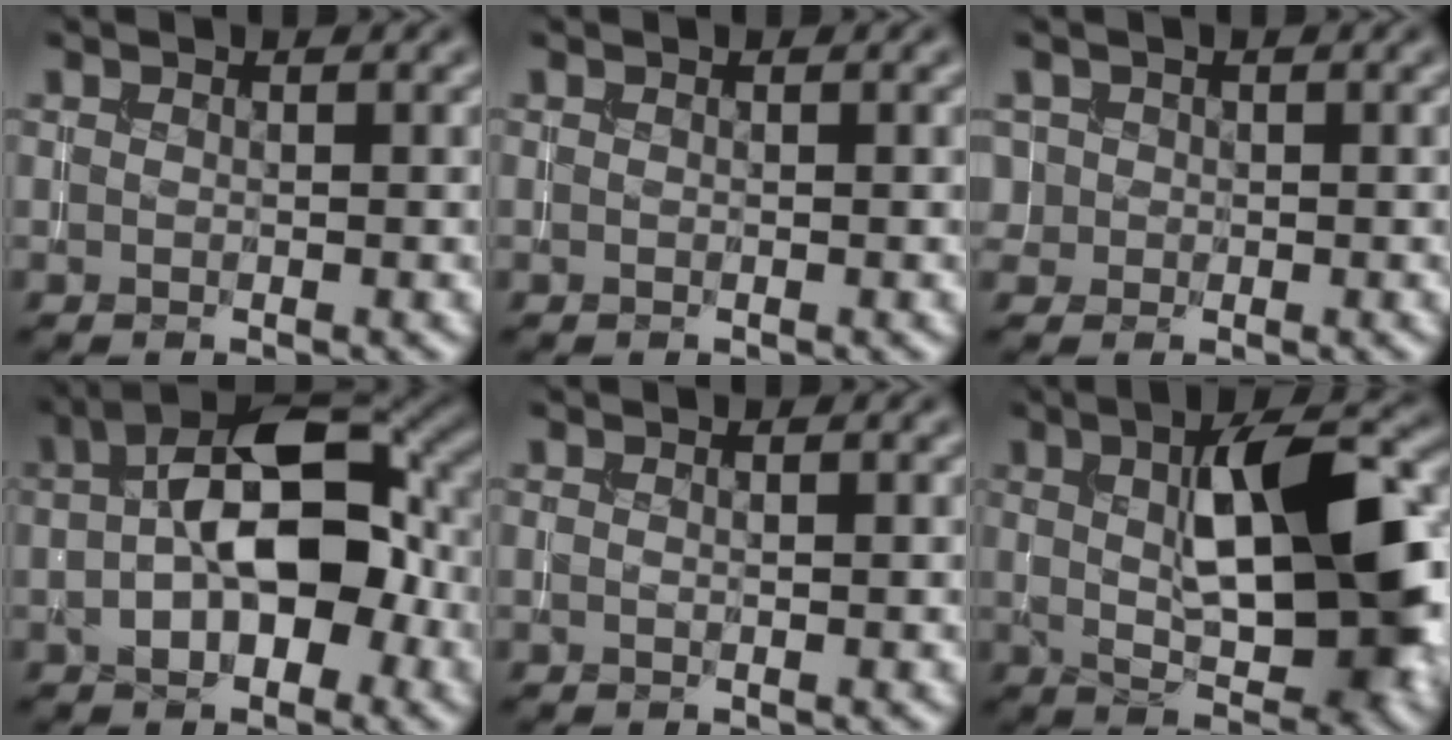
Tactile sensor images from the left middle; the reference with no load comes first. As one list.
[{"total": 0.0}, {"total": 1.1, "force": [0.0, 1.1, -0.2], "torque": [0.018, 0.000, -0.001]}, {"total": 10.2, "force": [0.0, 5.4, 8.7], "torque": [-0.126, 0.021, -0.011]}, {"total": 0.5, "force": [0.1, 0.1, 0.5], "torque": [-0.005, -0.002, 0.001]}, {"total": 11.5, "force": [2.1, 4.0, 10.5], "torque": [-0.143, 0.014, 0.033]}]